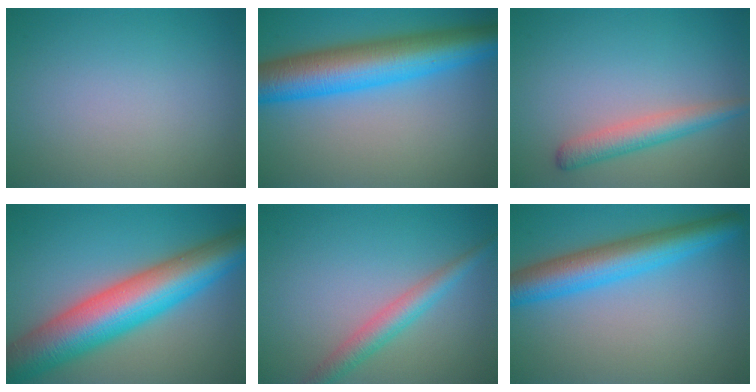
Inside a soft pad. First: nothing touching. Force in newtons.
{"total": 9.9, "press": 9.9, "slide": 0.1}
{"total": 3.1, "press": 3.1, "slide": 0.1}
{"total": 11.9, "press": 11.9, "slide": 0.1}
{"total": 3.0, "press": 3.0, "slide": 0.1}
{"total": 6.5, "press": 6.5, "slide": 0.2}